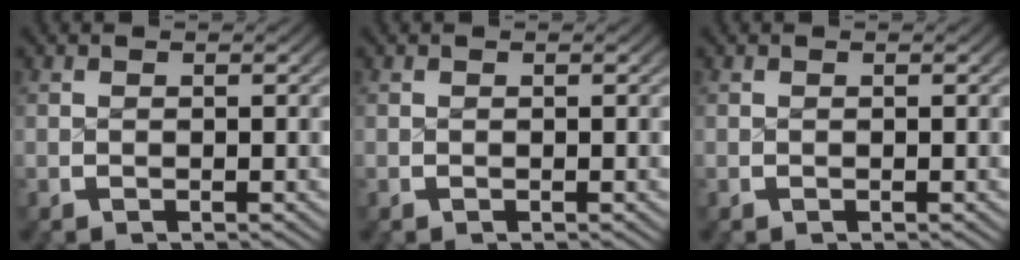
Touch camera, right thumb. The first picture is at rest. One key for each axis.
{"total": 0.0}
{"total": 0.0}